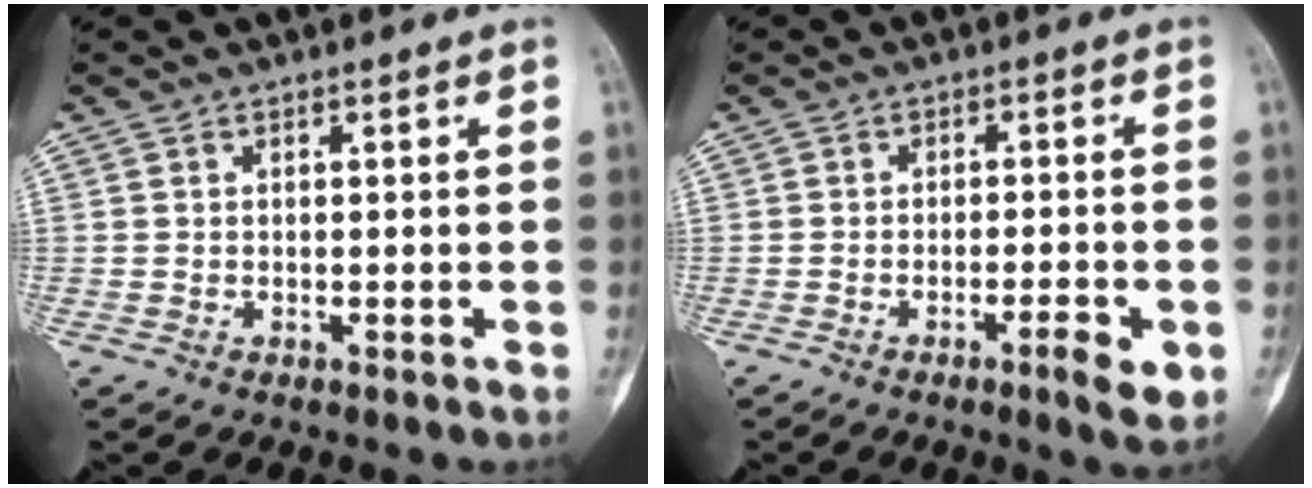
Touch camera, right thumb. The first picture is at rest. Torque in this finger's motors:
{"motor_torque": [0.10, 0.12, 0.16, 0.37, 0.03]}